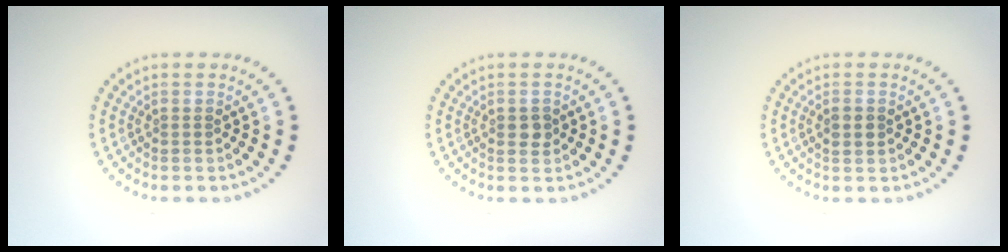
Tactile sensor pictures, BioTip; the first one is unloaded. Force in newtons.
{"total": 1.2, "press": 1.2, "slide": 0.2}
{"total": 1.2, "press": 1.2, "slide": 0.2}